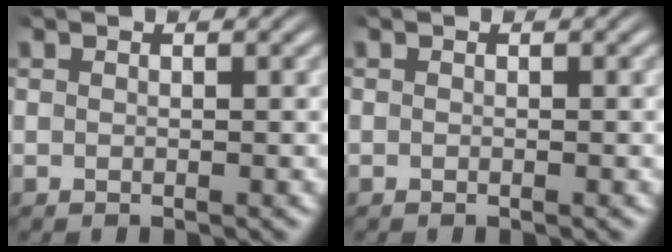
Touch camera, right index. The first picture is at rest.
{"total": 0.0}